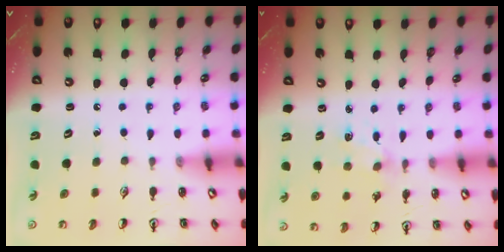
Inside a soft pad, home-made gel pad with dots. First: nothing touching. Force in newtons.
{"total": 1.3, "press": 1.2, "slide": 0.2}